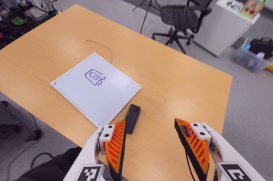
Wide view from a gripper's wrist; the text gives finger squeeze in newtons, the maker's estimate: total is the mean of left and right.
{"total": 0.0}